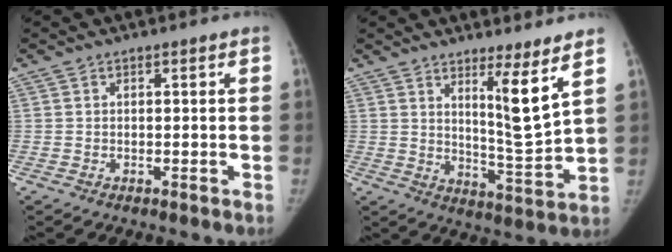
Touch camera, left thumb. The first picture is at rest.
{"total": 8.9, "force": [4.9, -0.1, 7.4], "torque": [-0.117, -0.060, 0.086]}